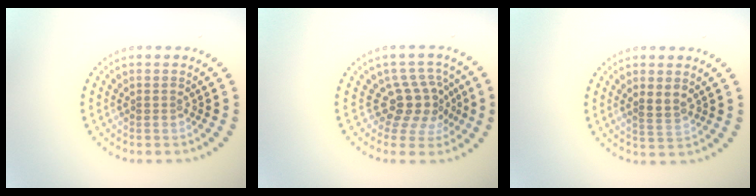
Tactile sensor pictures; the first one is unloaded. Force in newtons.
{"total": 3.7, "press": 2.8, "slide": 2.5}
{"total": 1.9, "press": 1.7, "slide": 0.8}